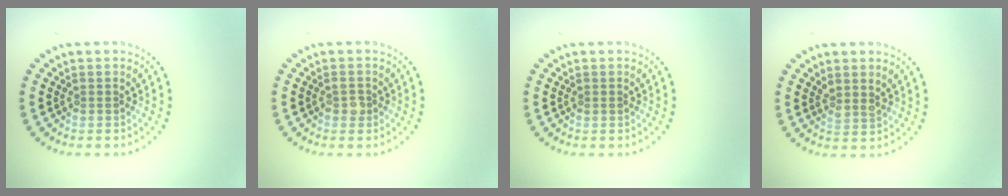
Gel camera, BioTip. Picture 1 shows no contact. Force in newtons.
{"total": 1.1, "press": 1.1, "slide": 0.2}
{"total": 0.6, "press": 0.6, "slide": 0.1}
{"total": 1.1, "press": 0.9, "slide": 0.6}